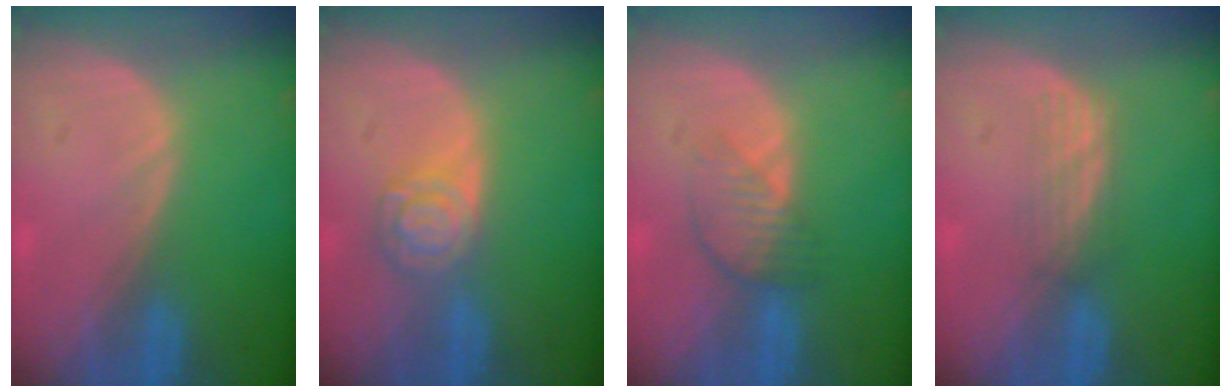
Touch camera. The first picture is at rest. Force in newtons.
{"total": 5.3, "press": 4.6, "slide": 2.6}
{"total": 3.9, "press": 3.6, "slide": 1.4}
{"total": 2.9, "press": 2.6, "slide": 1.4}